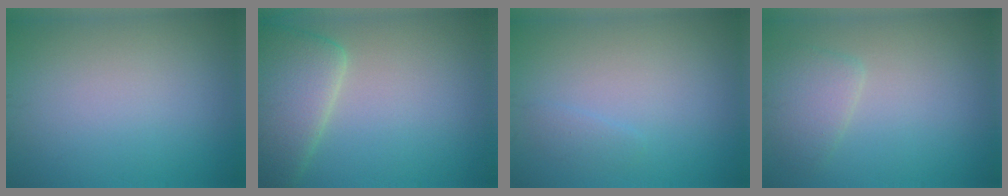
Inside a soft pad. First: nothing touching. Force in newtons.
{"total": 6.1, "press": 6.1, "slide": 0.6}
{"total": 0.9, "press": 0.9, "slide": 0.1}
{"total": 2.5, "press": 2.5, "slide": 0.2}